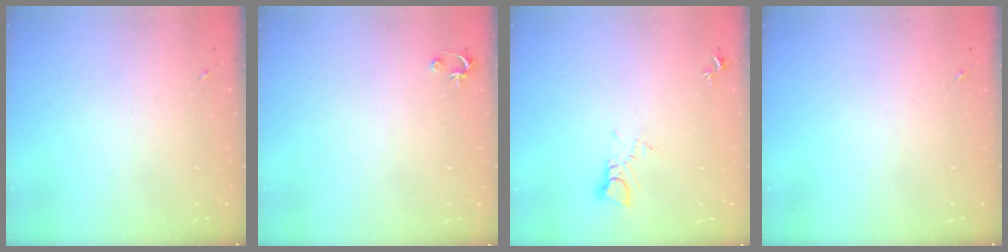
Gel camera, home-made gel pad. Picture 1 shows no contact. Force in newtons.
{"total": 2.5, "press": 2.5, "slide": 0.2}
{"total": 3.9, "press": 3.9, "slide": 0.2}
{"total": 0.0}